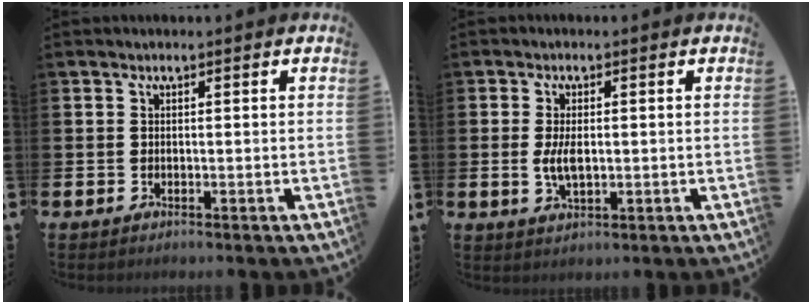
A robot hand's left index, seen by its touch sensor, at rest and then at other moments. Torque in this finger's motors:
{"motor_torque": [0.95, 0.38, 0.29, 0.12]}